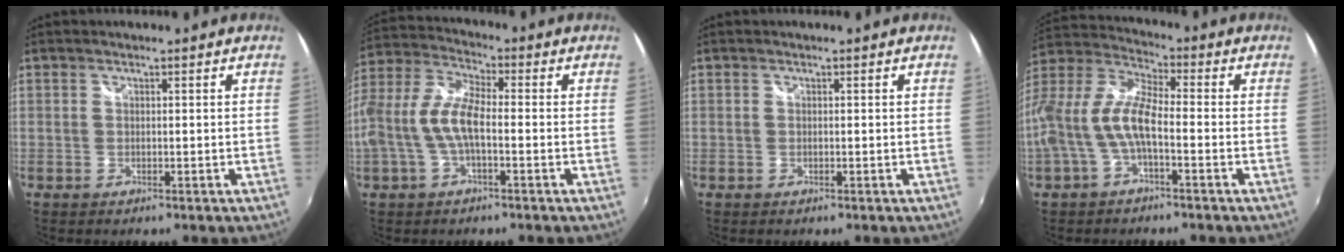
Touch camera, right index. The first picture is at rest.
{"total": 11.2, "force": [-2.3, 4.0, 10.2], "torque": [-0.215, 0.006, -0.043]}
{"total": 0.0}
{"total": 12.6, "force": [-3.5, 4.5, 11.3], "torque": [-0.238, 0.006, -0.070]}